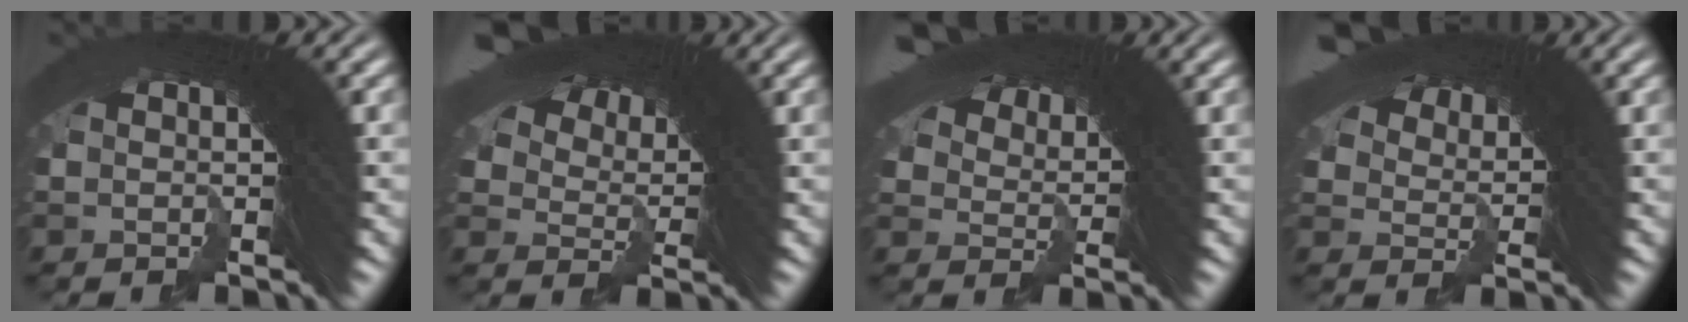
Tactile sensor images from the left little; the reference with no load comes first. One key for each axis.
{"total": 5.2, "fx": 3.5, "fy": 2.5, "fz": 2.9, "tx": -0.045, "ty": 0.000, "tz": 0.063}
{"total": 3.7, "fx": 3.3, "fy": 1.0, "fz": 1.4, "tx": -0.027, "ty": -0.009, "tz": 0.065}
{"total": 3.5, "fx": 3.1, "fy": 1.0, "fz": 1.3, "tx": -0.024, "ty": -0.011, "tz": 0.062}